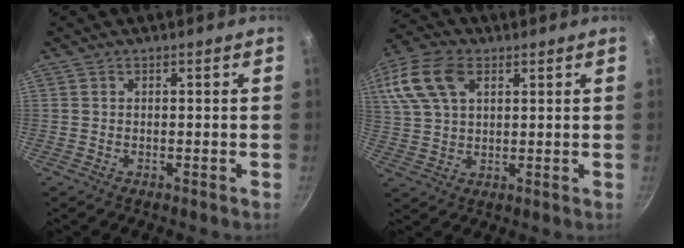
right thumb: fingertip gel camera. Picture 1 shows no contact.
{"total": 14.9, "force": [6.1, 9.2, 10.0], "torque": [-0.216, 0.016, 0.113]}